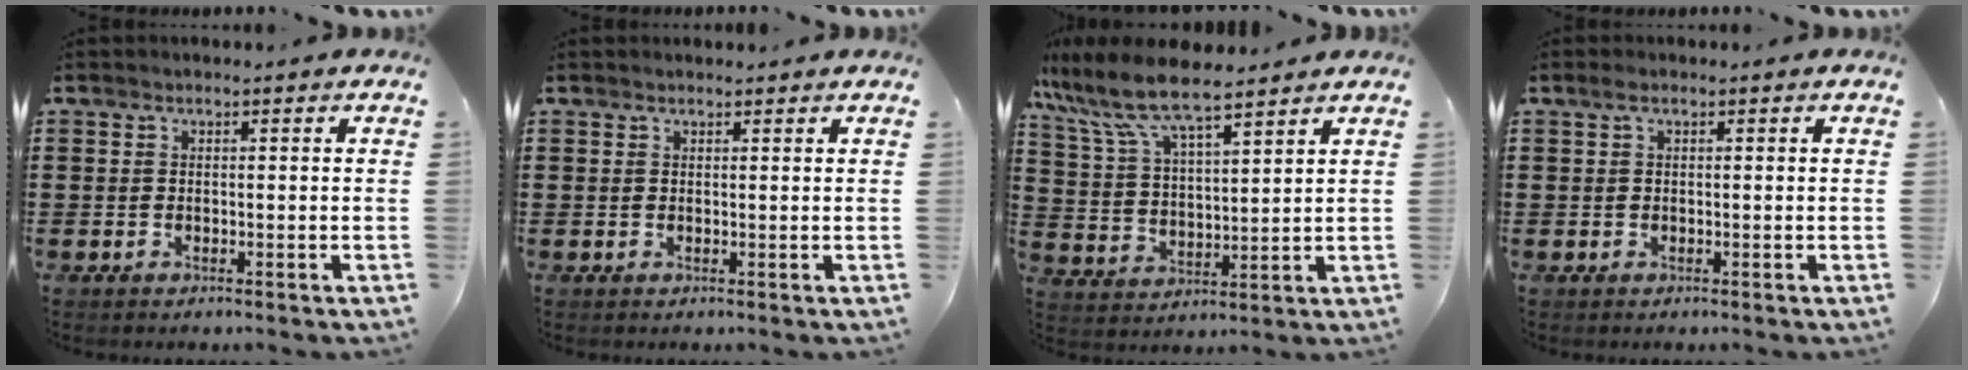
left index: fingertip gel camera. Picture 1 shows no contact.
{"total": 0.6, "force": [0.6, 0.1, 0.0], "torque": [-0.003, 0.000, 0.013]}
{"total": 8.7, "force": [7.1, 1.8, 4.6], "torque": [-0.117, -0.030, 0.124]}
{"total": 0.8, "force": [0.1, 0.3, 0.7], "torque": [-0.014, 0.004, 0.001]}